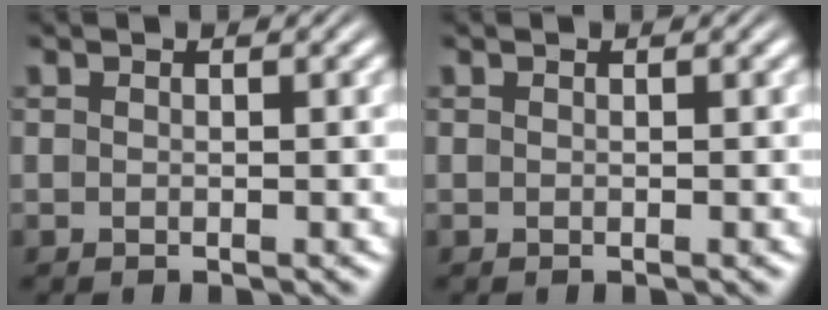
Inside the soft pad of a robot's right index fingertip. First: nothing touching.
{"total": 0.0}